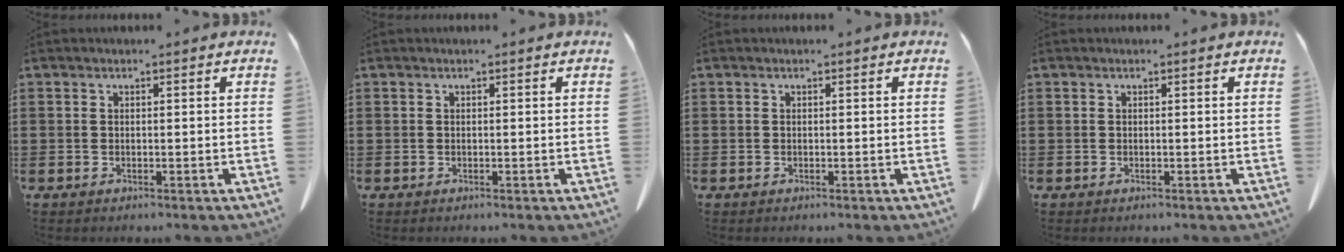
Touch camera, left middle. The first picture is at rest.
{"total": 0.0}
{"total": 0.0}
{"total": 0.0}